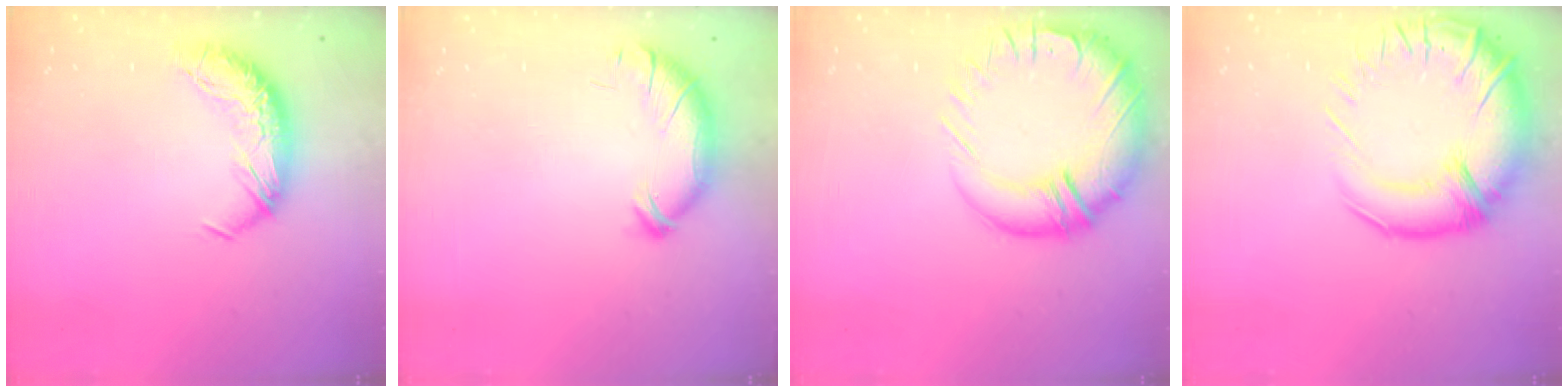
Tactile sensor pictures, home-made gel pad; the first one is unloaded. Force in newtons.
{"total": 3.5, "press": 3.3, "slide": 1.3}
{"total": 10.2, "press": 9.1, "slide": 4.7}
{"total": 11.3, "press": 10.0, "slide": 5.3}